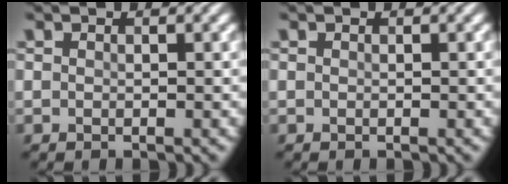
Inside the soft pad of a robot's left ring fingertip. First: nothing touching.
{"total": 0.0}